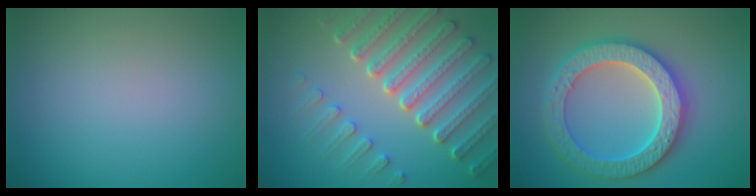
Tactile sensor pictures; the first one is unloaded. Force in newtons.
{"total": 7.4, "press": 5.7, "slide": 4.7}
{"total": 6.3, "press": 6.2, "slide": 1.2}